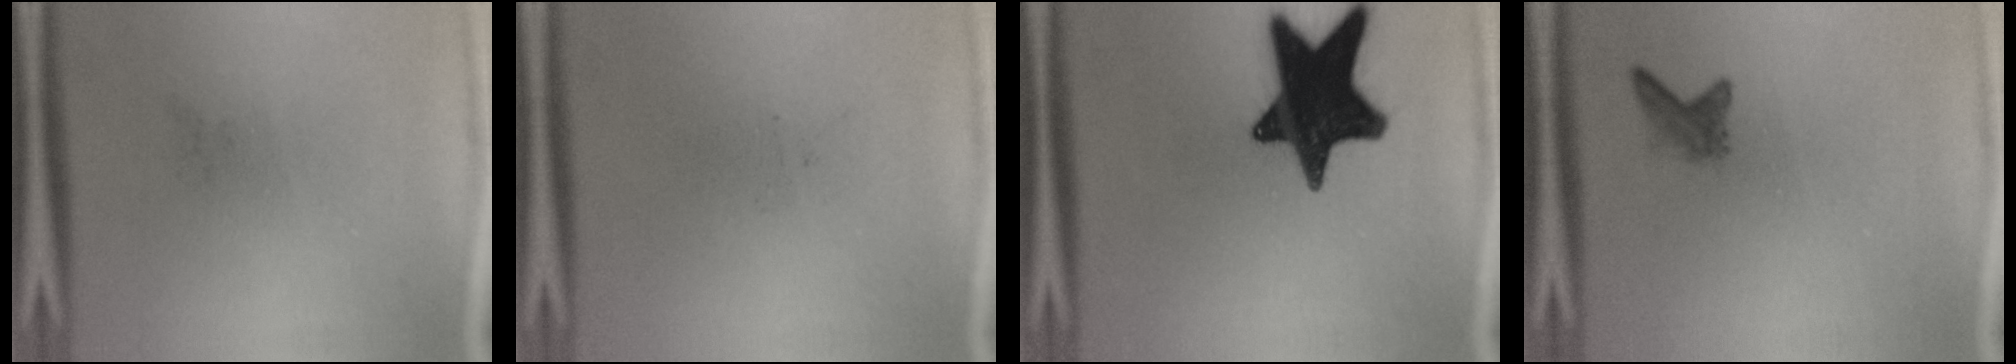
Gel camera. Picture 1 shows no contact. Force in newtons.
{"total": 0.0}
{"total": 18.8}
{"total": 1.7}